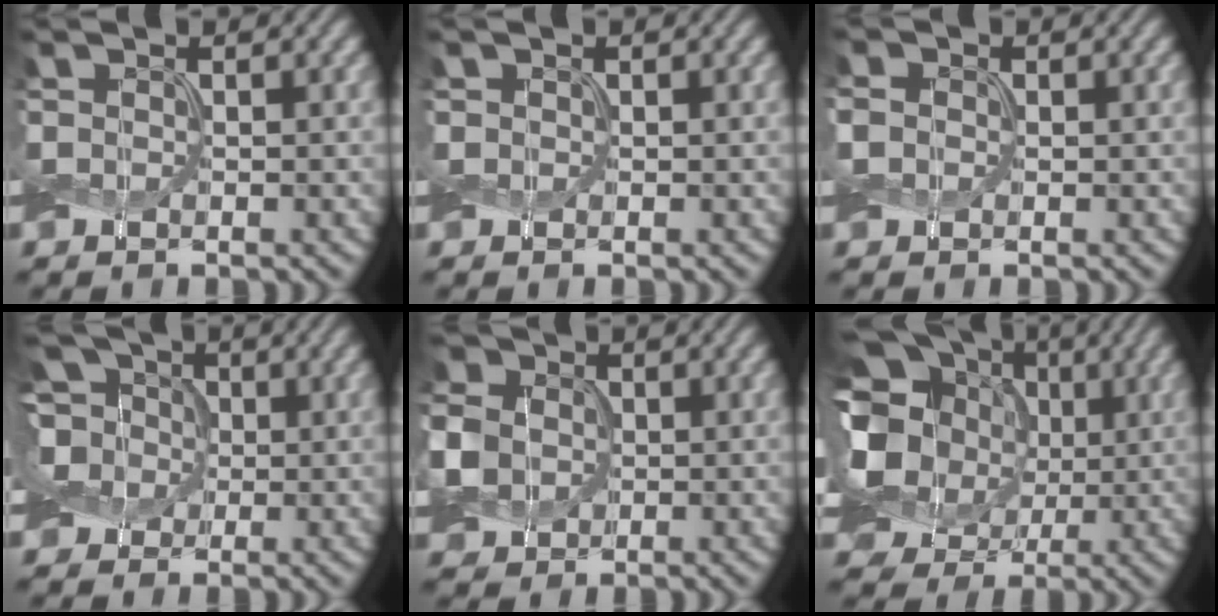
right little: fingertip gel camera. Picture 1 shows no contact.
{"total": 0.6, "force": [0.1, 0.6, 0.0], "torque": [0.002, 0.002, 0.002]}
{"total": 1.8, "force": [0.2, 1.6, 0.8], "torque": [-0.022, 0.009, -0.003]}
{"total": 6.5, "force": [1.1, 5.4, 3.4], "torque": [-0.090, 0.033, -0.003]}
{"total": 10.4, "force": [1.7, 8.9, 5.1], "torque": [-0.130, 0.022, 0.016]}
{"total": 16.9, "force": [2.2, 14.1, 9.2], "torque": [-0.219, 0.030, 0.013]}